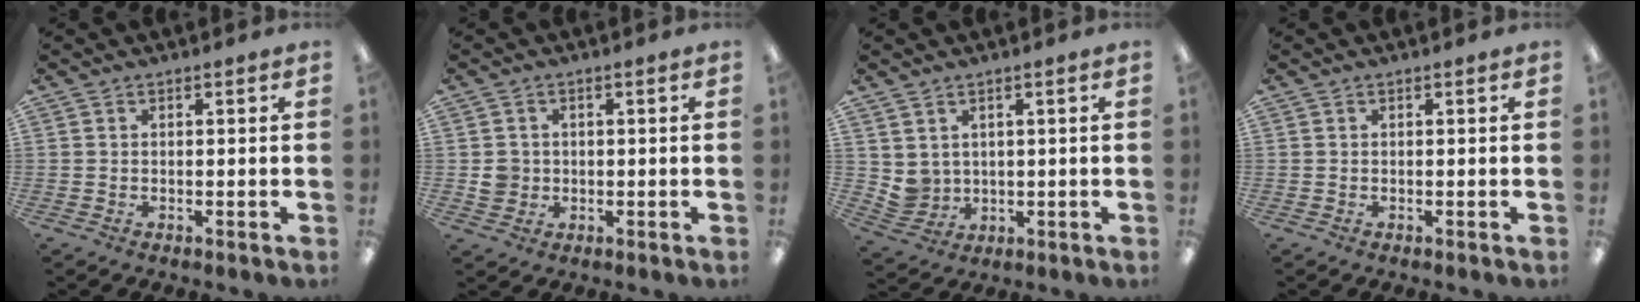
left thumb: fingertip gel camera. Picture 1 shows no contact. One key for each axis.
{"total": 3.7, "fx": 0.1, "fy": 3.7, "fz": 0.7, "tx": -0.002, "ty": 0.002, "tz": -0.001}
{"total": 4.5, "fx": 2.8, "fy": 3.4, "fz": 0.7, "tx": -0.027, "ty": -0.010, "tz": 0.057}
{"total": 0.0}